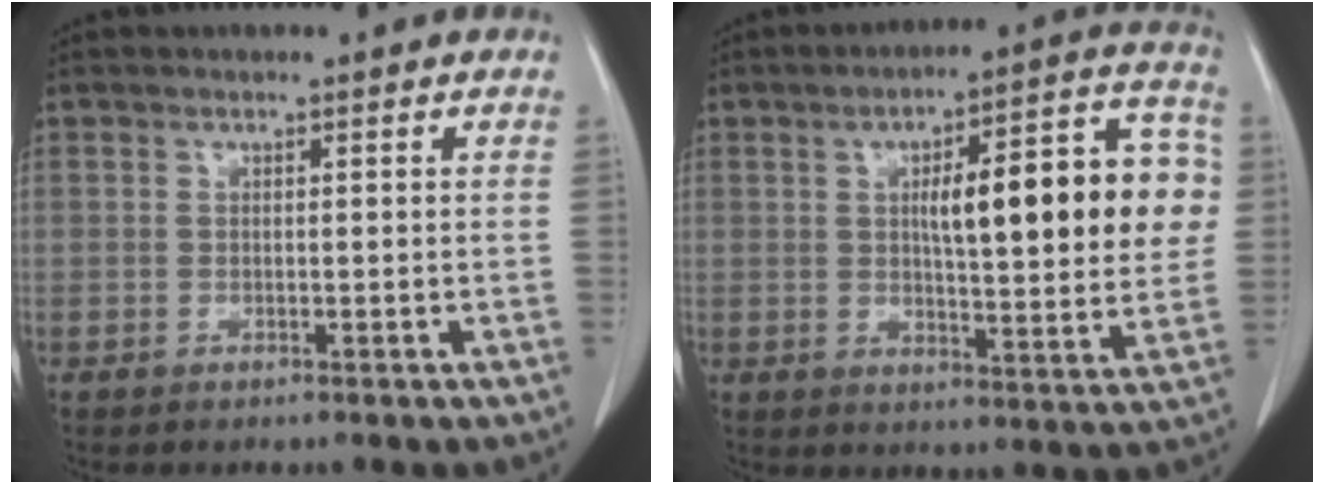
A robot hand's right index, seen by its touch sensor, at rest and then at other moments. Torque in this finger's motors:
{"motor_torque": [1.87, 0.27, 0.68, 0.20]}